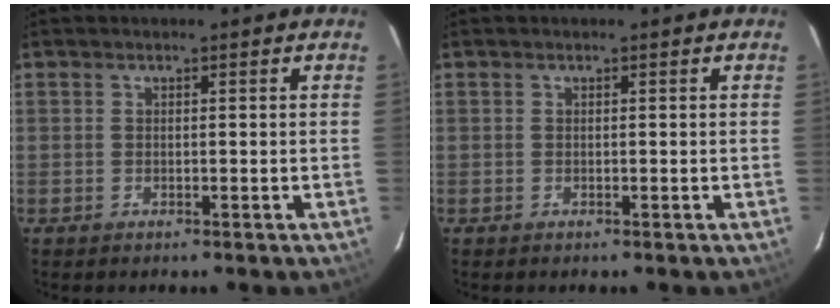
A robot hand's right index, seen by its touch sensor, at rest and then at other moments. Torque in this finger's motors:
{"motor_torque": [-0.07, 0.03, 0.02, 0.00]}